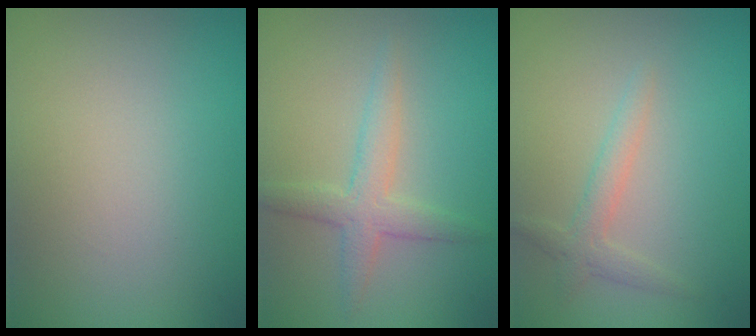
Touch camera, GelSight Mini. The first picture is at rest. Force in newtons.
{"total": 2.8, "press": 2.8, "slide": 0.1}
{"total": 1.9, "press": 1.9, "slide": 0.1}